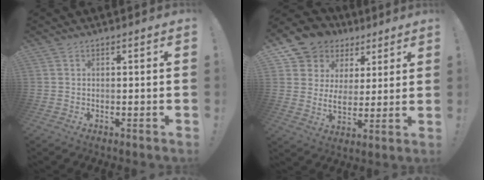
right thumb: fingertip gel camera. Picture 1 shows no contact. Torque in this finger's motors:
{"motor_torque": [0.86, 0.87, 0.16, 0.14, 0.04]}